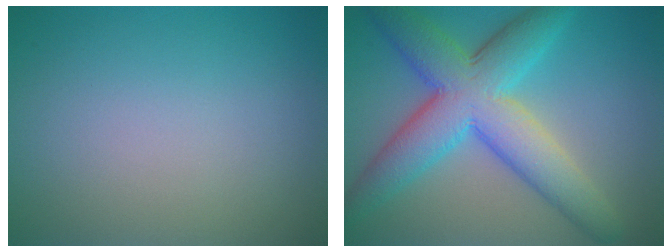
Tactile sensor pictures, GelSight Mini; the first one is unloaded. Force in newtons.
{"total": 9.3, "press": 9.3, "slide": 0.3}